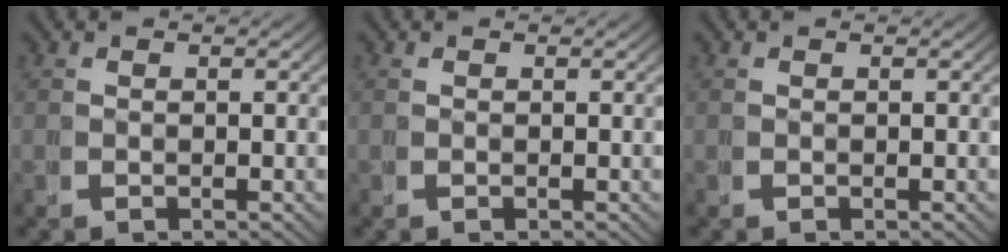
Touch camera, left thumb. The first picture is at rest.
{"total": 0.0}
{"total": 0.0}